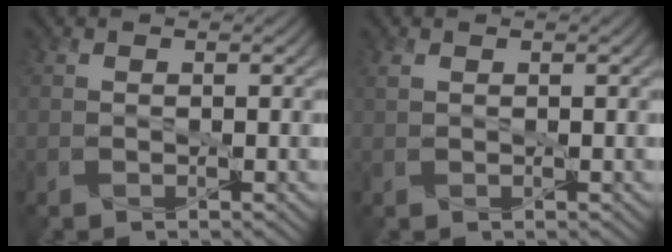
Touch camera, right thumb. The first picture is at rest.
{"total": 1.0, "force": [0.5, 0.5, 0.6], "torque": [-0.019, 0.003, 0.011]}